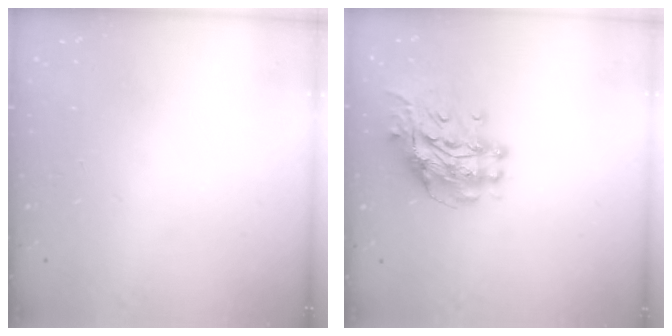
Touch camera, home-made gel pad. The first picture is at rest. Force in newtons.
{"total": 11.7, "press": 11.6, "slide": 1.2}